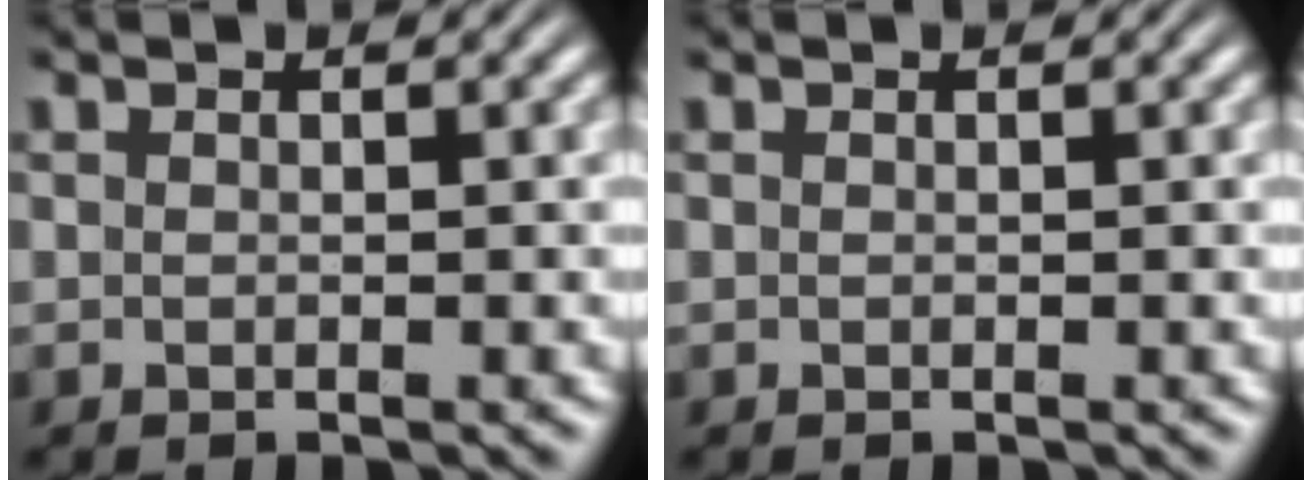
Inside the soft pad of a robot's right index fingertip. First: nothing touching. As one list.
[{"total": 0.0}]